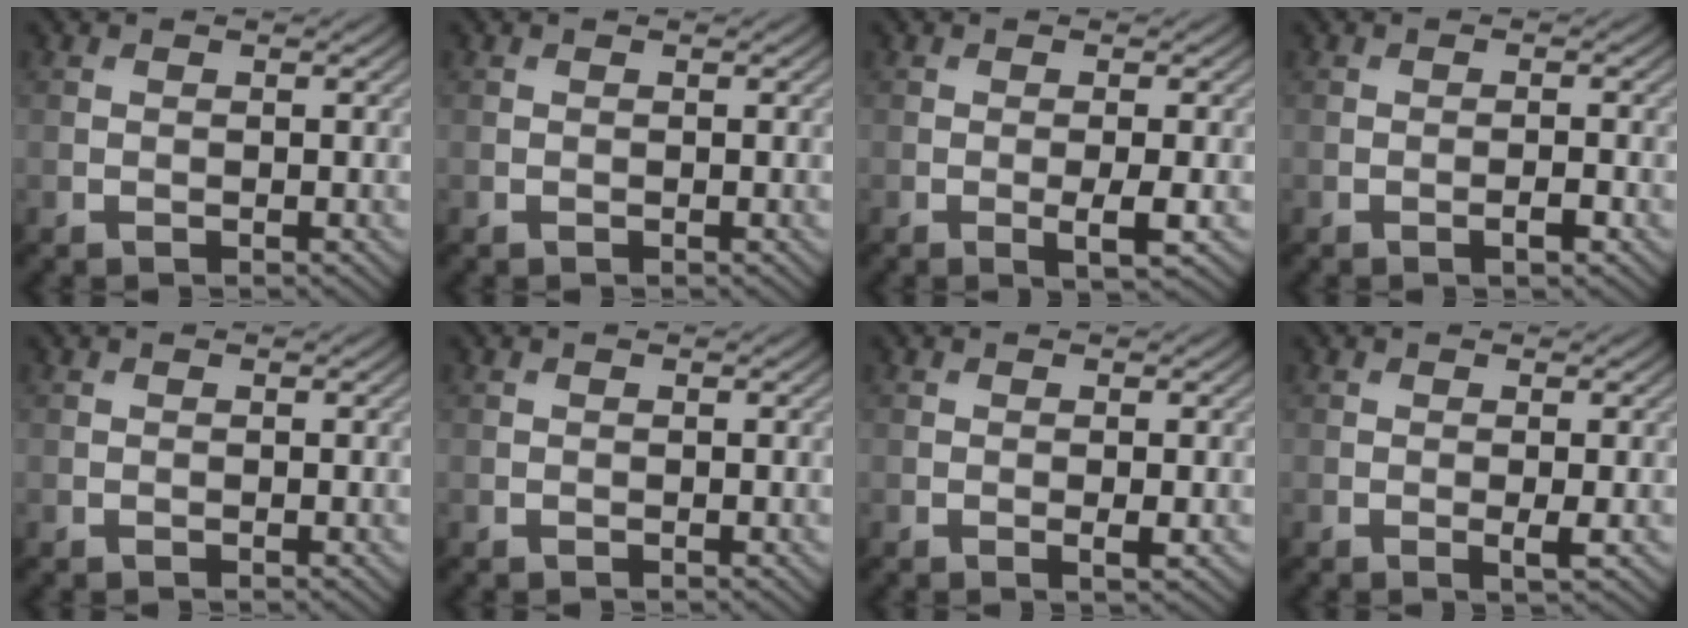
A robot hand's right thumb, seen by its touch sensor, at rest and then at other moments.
{"total": 0.0}
{"total": 2.4, "force": [-0.5, 0.3, 2.3], "torque": [-0.042, -0.003, -0.010]}
{"total": 1.5, "force": [-0.7, 0.2, 1.3], "torque": [-0.020, 0.001, -0.012]}
{"total": 0.0}
{"total": 0.0}
{"total": 1.0, "force": [-0.1, 0.1, 1.0], "torque": [-0.018, -0.004, -0.003]}
{"total": 1.1, "force": [-0.1, 0.1, 1.1], "torque": [-0.022, -0.004, -0.004]}